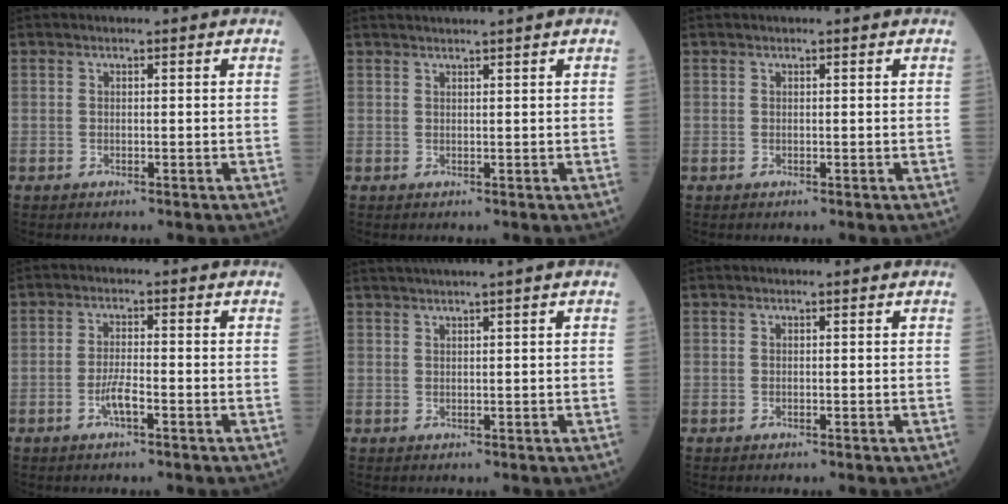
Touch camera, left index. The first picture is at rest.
{"total": 3.0, "force": [2.5, -1.0, 1.3], "torque": [-0.010, 0.016, 0.044]}
{"total": 0.0}
{"total": 3.0, "force": [-1.5, 0.4, 2.6], "torque": [-0.054, 0.000, -0.030]}
{"total": 3.4, "force": [2.6, -1.1, 2.0], "torque": [-0.031, 0.015, 0.050]}
{"total": 0.0}